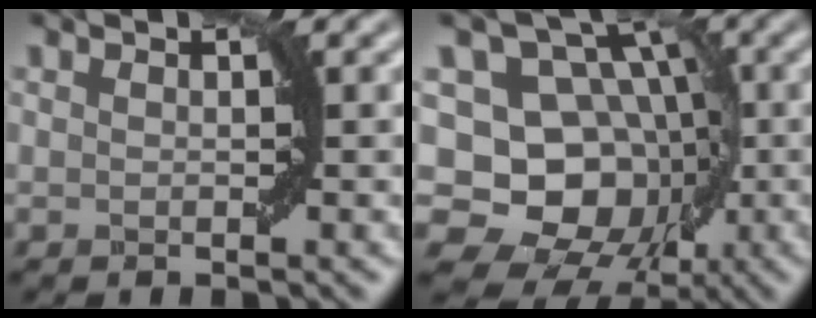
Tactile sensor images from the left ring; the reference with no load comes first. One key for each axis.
{"total": 12.9, "fx": -1.7, "fy": 10.9, "fz": 6.7, "tx": -0.078, "ty": 0.019, "tz": -0.059}